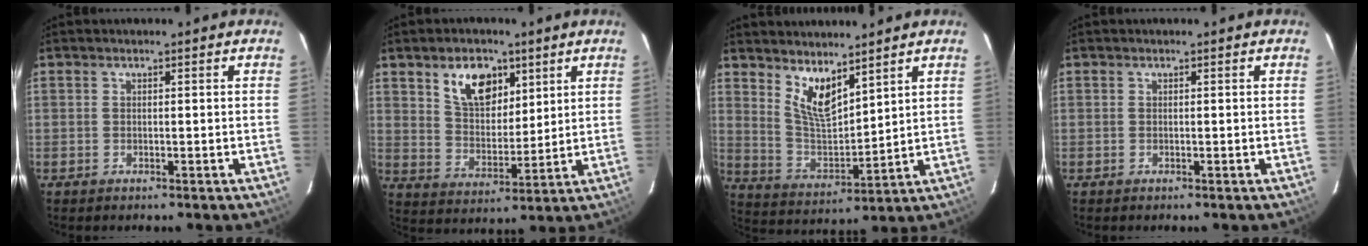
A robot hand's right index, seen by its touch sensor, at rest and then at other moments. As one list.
[{"total": 10.2, "force": [5.5, 6.1, 6.0], "torque": [-0.101, 0.011, 0.106]}, {"total": 8.5, "force": [6.0, 2.9, 5.3], "torque": [-0.096, -0.012, 0.126]}, {"total": 0.0}]